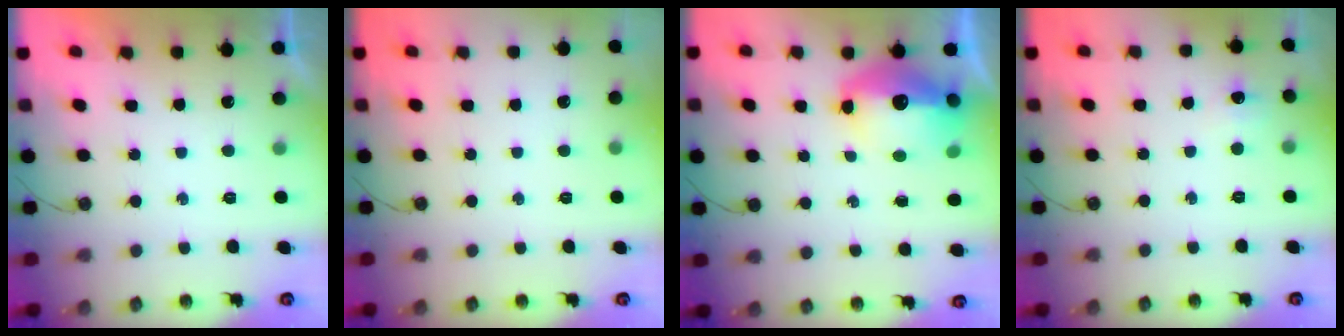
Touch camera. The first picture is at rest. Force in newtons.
{"total": 0.0}
{"total": 15.3, "press": 15.2, "slide": 1.3}
{"total": 3.7, "press": 3.7, "slide": 0.6}